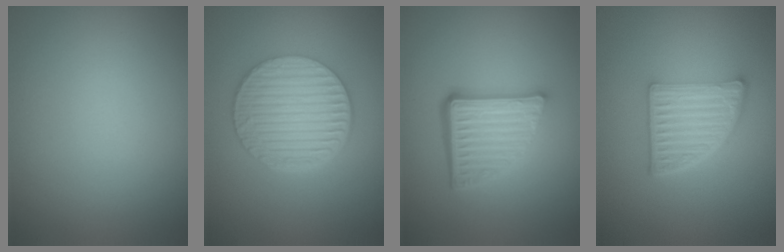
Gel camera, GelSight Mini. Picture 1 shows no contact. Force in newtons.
{"total": 6.5, "press": 4.7, "slide": 4.4}
{"total": 5.4, "press": 3.7, "slide": 3.9}
{"total": 5.3, "press": 3.6, "slide": 3.9}